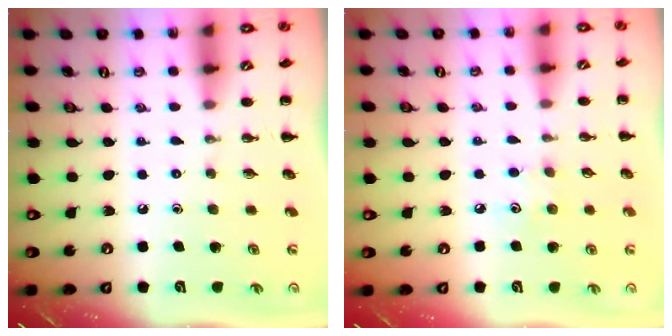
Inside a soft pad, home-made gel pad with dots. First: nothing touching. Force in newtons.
{"total": 3.7, "press": 3.6, "slide": 0.9}